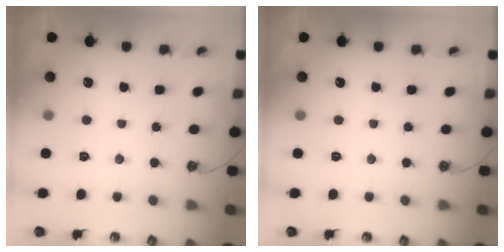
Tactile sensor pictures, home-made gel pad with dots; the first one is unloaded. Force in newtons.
{"total": 0.0}